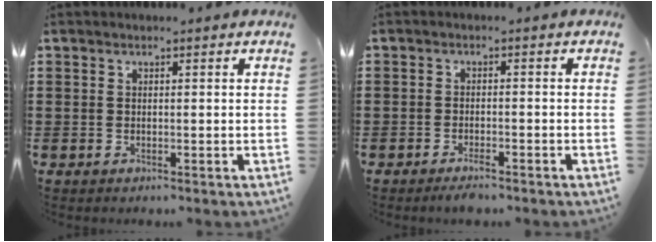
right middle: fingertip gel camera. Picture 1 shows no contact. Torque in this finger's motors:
{"motor_torque": [1.72, 0.42, 0.00, -0.05]}